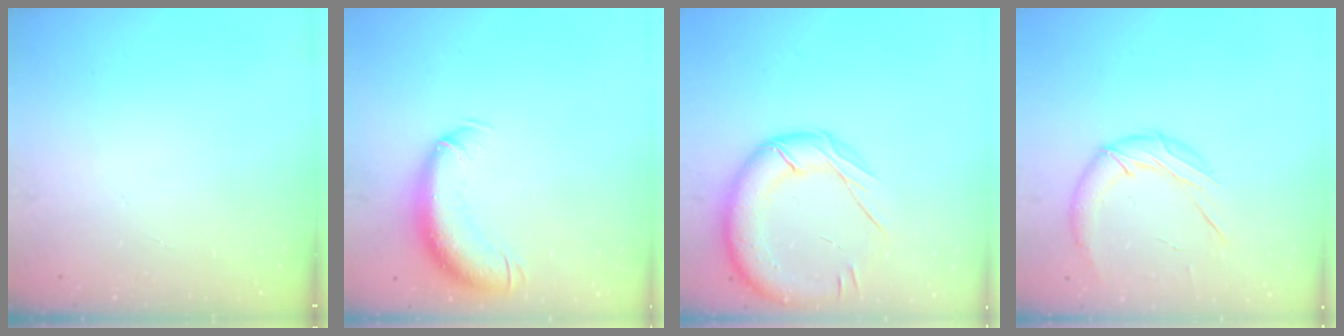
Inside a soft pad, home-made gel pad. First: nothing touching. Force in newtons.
{"total": 13.3, "press": 12.9, "slide": 3.0}
{"total": 19.3, "press": 19.1, "slide": 3.0}
{"total": 13.5, "press": 13.4, "slide": 1.9}